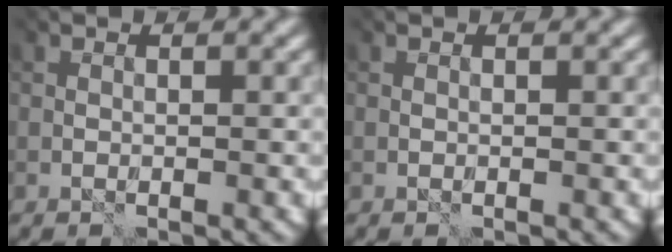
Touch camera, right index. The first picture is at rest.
{"total": 0.0}